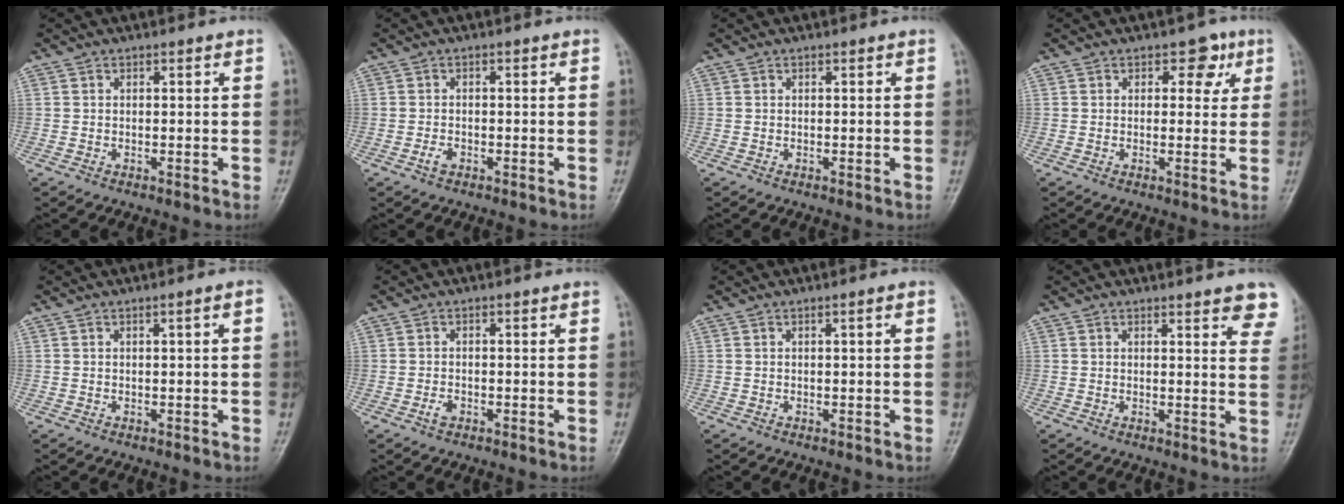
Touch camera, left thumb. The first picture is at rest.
{"total": 1.7, "force": [-0.9, 1.0, 1.0], "torque": [-0.018, 0.006, -0.019]}
{"total": 0.0}
{"total": 4.7, "force": [1.8, 3.1, 2.9], "torque": [-0.004, -0.003, 0.017]}
{"total": 2.0, "force": [0.2, 0.3, 2.0], "torque": [-0.033, 0.007, 0.004]}
{"total": 1.6, "force": [-0.8, 1.0, 0.9], "torque": [-0.016, 0.004, -0.017]}
{"total": 1.4, "force": [0.2, 0.2, 1.4], "torque": [-0.024, 0.004, 0.003]}
{"total": 7.8, "force": [5.7, 2.3, 4.9], "torque": [-0.030, -0.023, 0.057]}